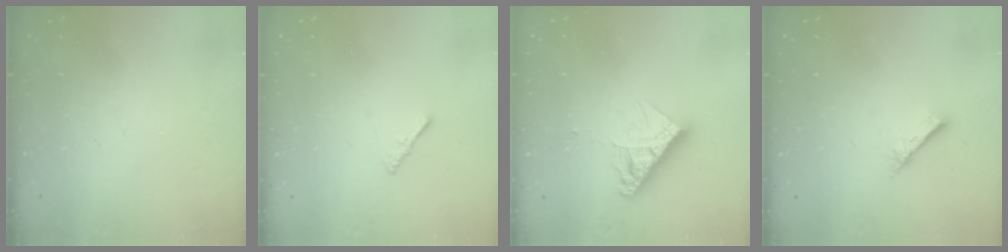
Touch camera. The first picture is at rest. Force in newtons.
{"total": 0.7, "press": 0.6, "slide": 0.3}
{"total": 9.5, "press": 9.4, "slide": 0.8}
{"total": 2.1, "press": 2.1, "slide": 0.2}